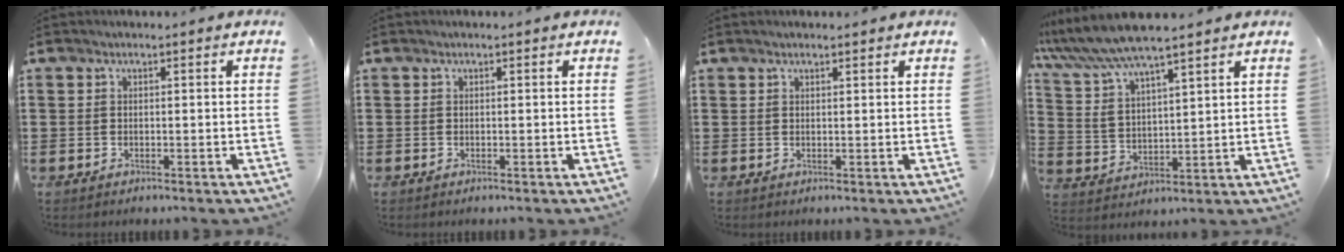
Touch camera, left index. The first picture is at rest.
{"total": 0.0}
{"total": 1.0, "force": [0.8, 0.0, 0.5], "torque": [-0.011, 0.000, 0.015]}
{"total": 7.5, "force": [6.4, 0.8, 3.9], "torque": [-0.097, -0.026, 0.113]}